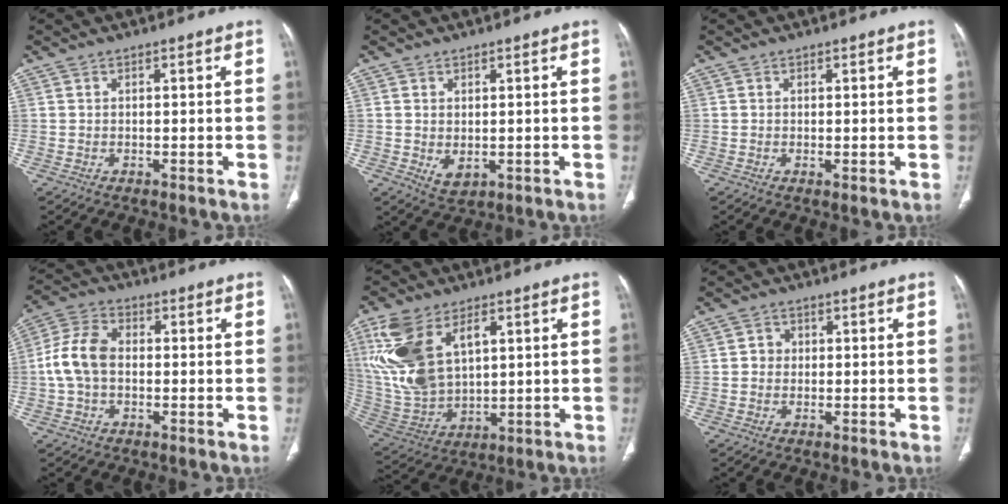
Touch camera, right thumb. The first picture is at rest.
{"total": 3.2, "force": [-0.2, 2.1, 2.4], "torque": [-0.036, -0.008, 0.008]}
{"total": 0.5, "force": [0.0, 0.2, 0.5], "torque": [-0.013, -0.004, 0.000]}
{"total": 8.8, "force": [-0.5, 6.0, 6.5], "torque": [-0.132, 0.026, -0.017]}
{"total": 18.3, "force": [6.3, 10.7, 13.4], "torque": [-0.277, -0.017, 0.138]}
{"total": 2.2, "force": [0.0, 2.1, 0.8], "torque": [0.002, 0.006, -0.003]}